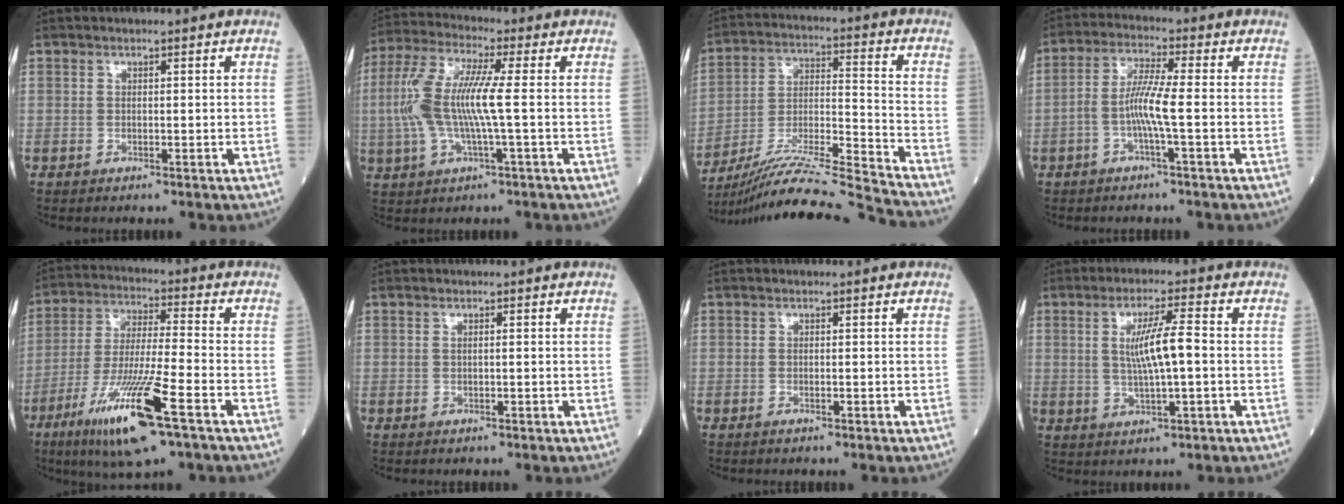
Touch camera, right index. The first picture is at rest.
{"total": 10.7, "force": [-0.1, 1.4, 10.6], "torque": [-0.236, 0.018, -0.008]}
{"total": 20.5, "force": [-19.1, -2.8, 6.9], "torque": [-0.135, -0.019, -0.322]}
{"total": 6.1, "force": [-1.5, -0.1, 6.0], "torque": [-0.124, 0.009, -0.032]}
{"total": 15.5, "force": [-7.7, 0.7, 13.4], "torque": [-0.273, -0.033, -0.137]}
{"total": 0.0}
{"total": 0.5, "force": [-0.3, 0.0, 0.5], "torque": [-0.011, -0.001, -0.003]}
{"total": 6.8, "force": [0.4, 0.4, 6.8], "torque": [-0.125, 0.002, 0.008]}